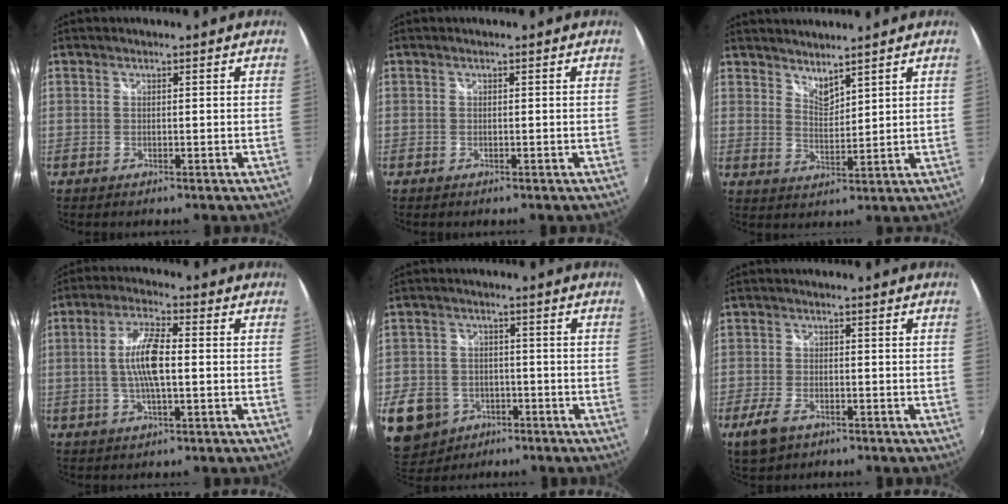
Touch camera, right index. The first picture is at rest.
{"total": 0.0}
{"total": 4.2, "force": [3.9, 0.8, 1.3], "torque": [-0.017, -0.005, 0.068]}
{"total": 8.4, "force": [-0.4, 2.1, 8.1], "torque": [-0.159, 0.004, -0.008]}
{"total": 12.4, "force": [-5.7, 9.8, 4.9], "torque": [-0.153, -0.003, -0.084]}
{"total": 5.8, "force": [-3.5, 3.1, 3.4], "torque": [-0.094, -0.012, -0.062]}